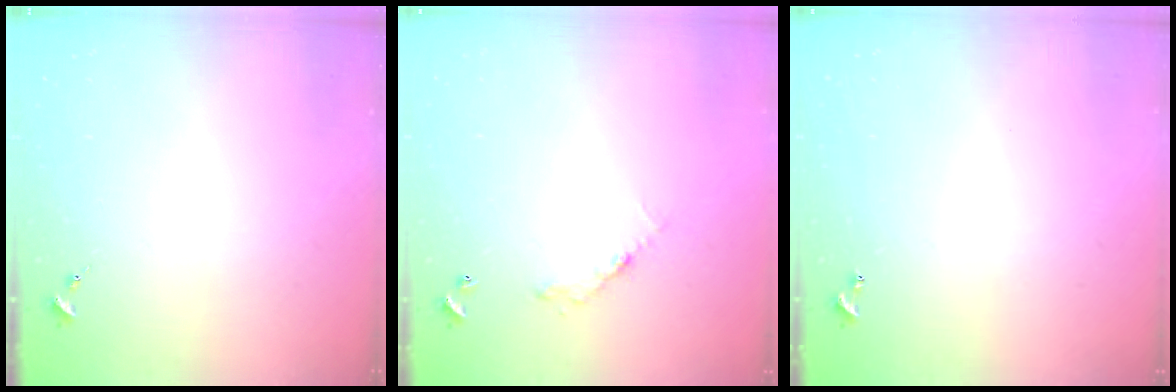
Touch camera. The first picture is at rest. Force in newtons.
{"total": 5.1, "press": 5.1, "slide": 0.4}
{"total": 1.0, "press": 1.0, "slide": 0.2}